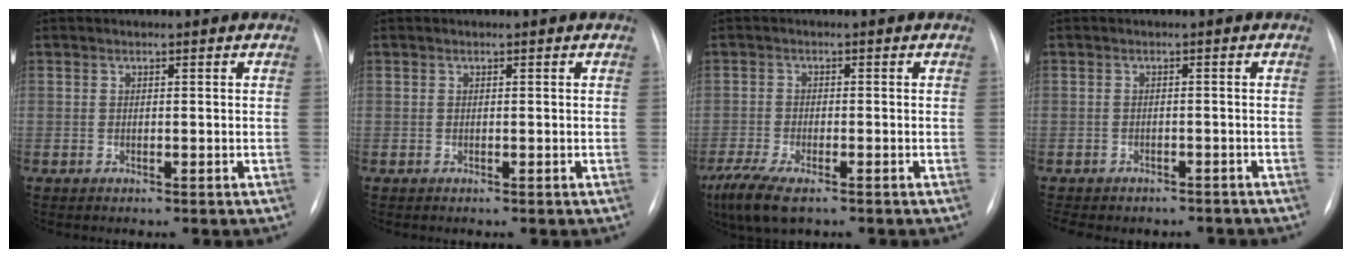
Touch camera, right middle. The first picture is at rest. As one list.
[{"total": 0.0}, {"total": 7.6, "force": [-5.1, 2.2, 5.2], "torque": [-0.105, -0.021, -0.086]}, {"total": 10.2, "force": [-8.5, 4.8, 3.3], "torque": [-0.072, 0.000, -0.100]}]